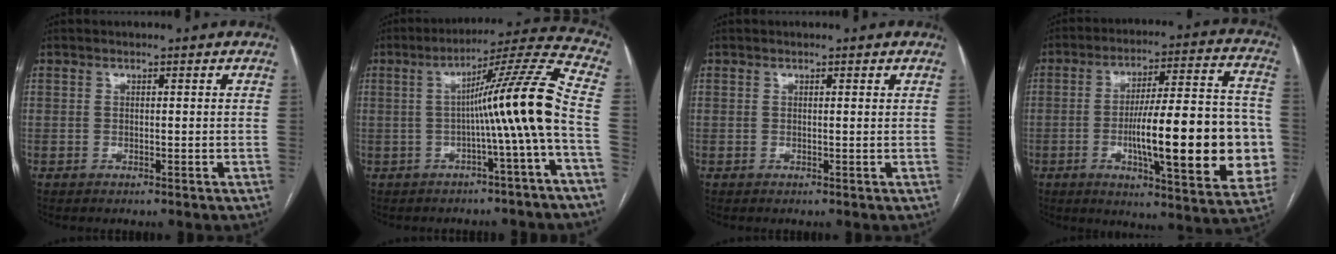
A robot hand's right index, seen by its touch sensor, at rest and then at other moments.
{"total": 12.3, "force": [-2.1, -2.4, 11.9], "torque": [-0.168, 0.019, -0.036]}
{"total": 0.5, "force": [0.3, 0.0, 0.4], "torque": [-0.006, 0.002, 0.003]}
{"total": 22.8, "force": [-3.8, 4.5, 22.0], "torque": [-0.271, 0.019, -0.046]}